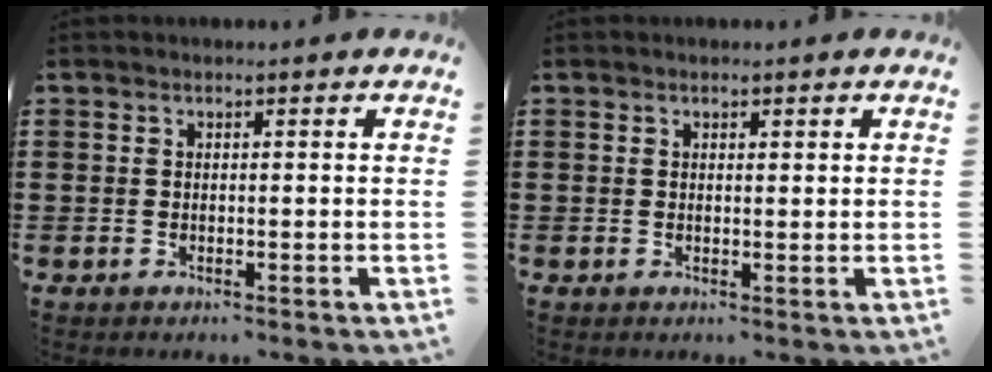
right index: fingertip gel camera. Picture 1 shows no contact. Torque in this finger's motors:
{"motor_torque": [-0.51, 0.82, 0.06, -0.01]}